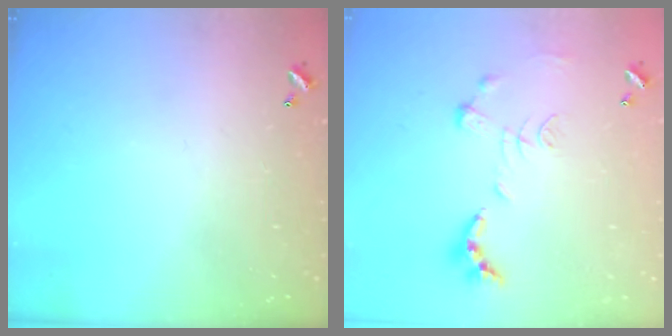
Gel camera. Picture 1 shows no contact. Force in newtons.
{"total": 1.1, "press": 1.0, "slide": 0.4}